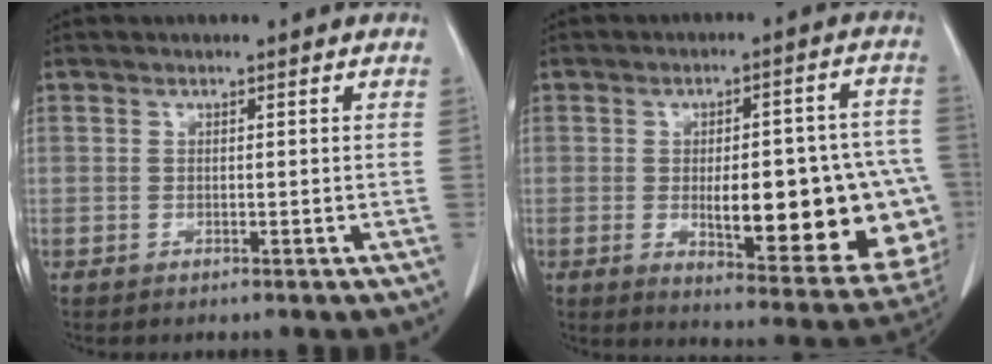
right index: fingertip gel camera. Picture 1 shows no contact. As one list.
[{"total": 24.0, "force": [-3.9, 7.4, 22.5], "torque": [-0.216, 0.019, -0.021]}]